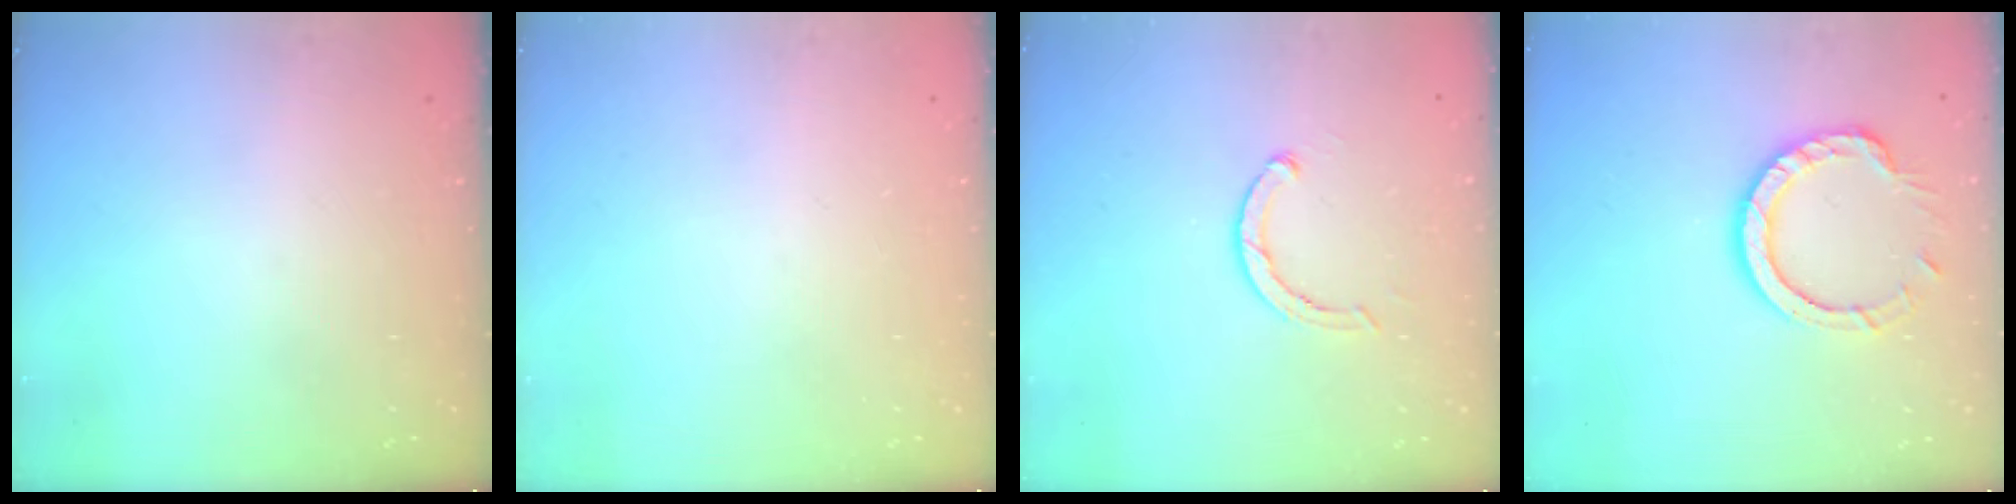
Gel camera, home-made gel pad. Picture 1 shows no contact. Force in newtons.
{"total": 0.0}
{"total": 3.5, "press": 3.4, "slide": 0.6}
{"total": 10.8, "press": 10.7, "slide": 1.3}